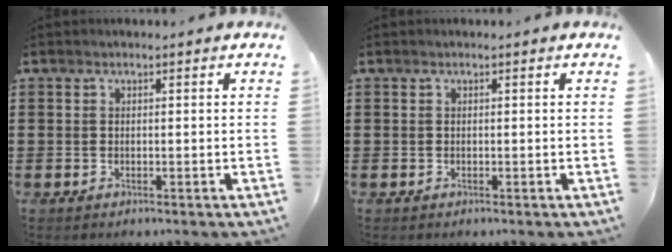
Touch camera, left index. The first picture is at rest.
{"total": 0.0}